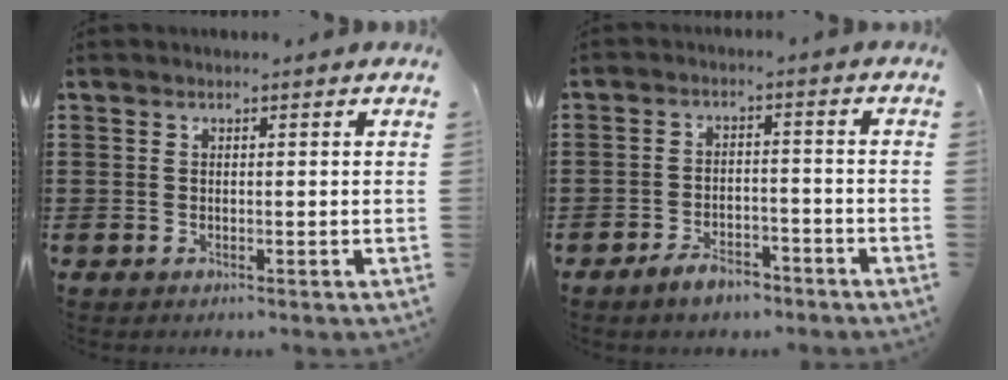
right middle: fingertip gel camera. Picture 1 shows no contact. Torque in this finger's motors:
{"motor_torque": [2.14, 0.00, 0.08, 0.07]}